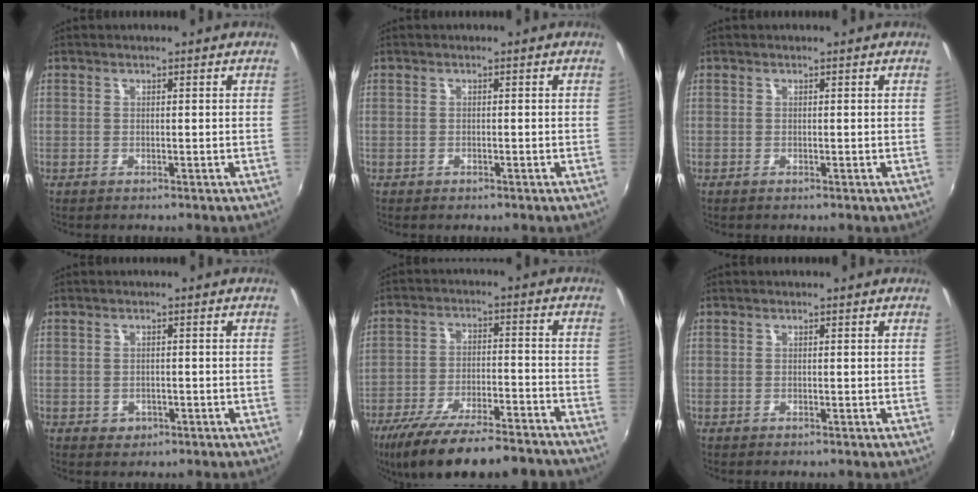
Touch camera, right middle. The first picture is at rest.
{"total": 0.7, "force": [-0.5, 0.4, 0.2], "torque": [-0.006, -0.002, -0.008]}
{"total": 0.0}
{"total": 2.4, "force": [-0.8, 2.0, 0.9], "torque": [-0.020, -0.002, -0.008]}
{"total": 22.4, "force": [-18.5, 4.9, 11.6], "torque": [-0.213, -0.039, -0.272]}
{"total": 0.0}